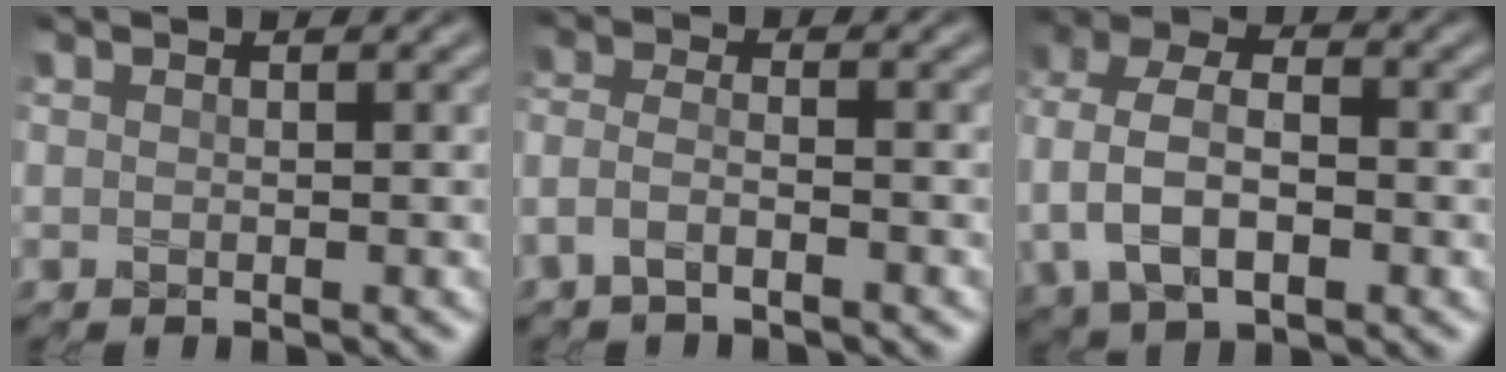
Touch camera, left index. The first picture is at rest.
{"total": 2.4, "force": [-1.6, 0.7, 1.6], "torque": [-0.039, 0.003, -0.042]}
{"total": 7.0, "force": [-1.0, 4.4, 5.3], "torque": [-0.112, 0.008, -0.027]}